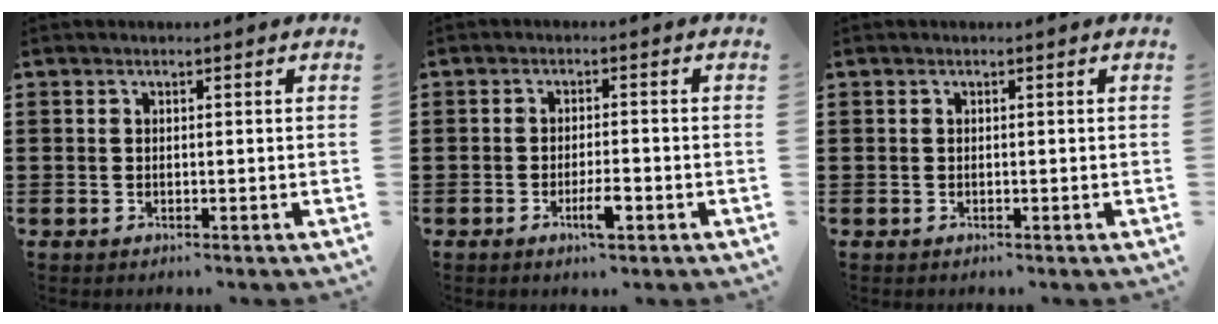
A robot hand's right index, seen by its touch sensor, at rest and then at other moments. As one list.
[{"total": 3.8, "force": [-1.9, 0.8, 3.2], "torque": [-0.059, -0.003, -0.033]}, {"total": 0.0}]